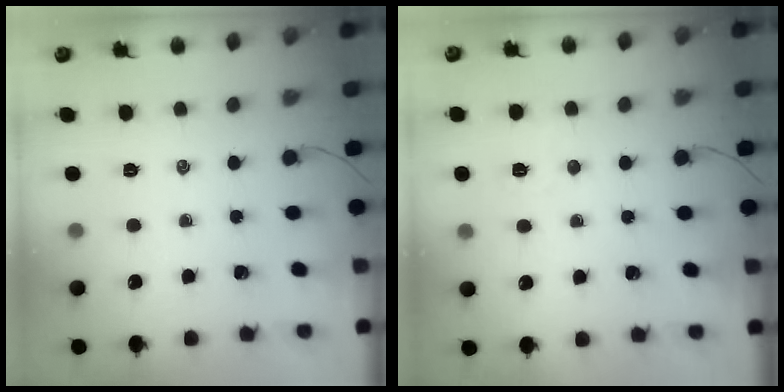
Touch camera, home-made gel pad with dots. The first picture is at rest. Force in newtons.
{"total": 3.6, "press": 3.5, "slide": 0.7}